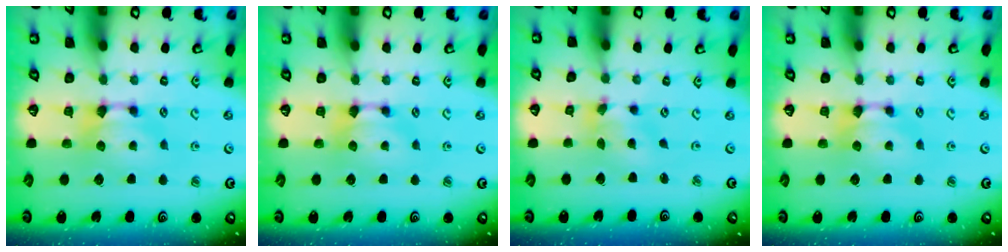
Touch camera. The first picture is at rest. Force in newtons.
{"total": 0.0}
{"total": 1.8, "press": 1.3, "slide": 1.2}
{"total": 0.0}